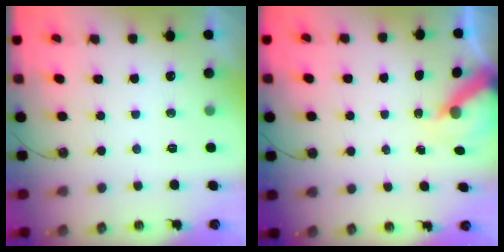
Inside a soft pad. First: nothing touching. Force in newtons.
{"total": 5.6, "press": 5.6, "slide": 0.5}